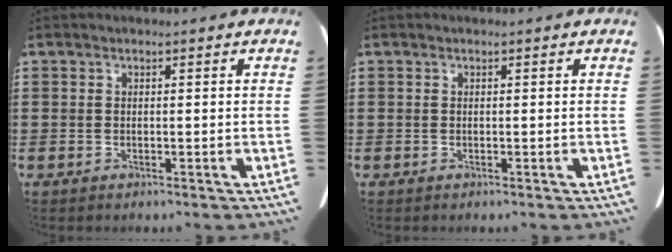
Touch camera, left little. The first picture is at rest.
{"total": 0.0}